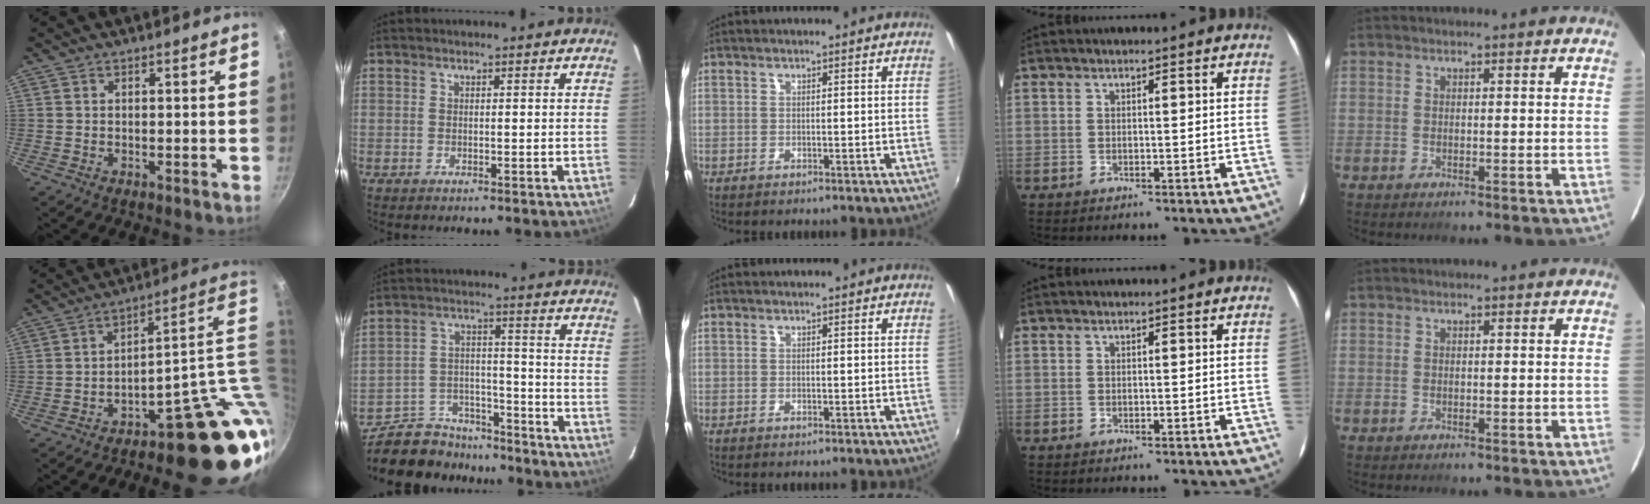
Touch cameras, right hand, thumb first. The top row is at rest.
{"thumb": {"total": 17.1, "force": [-3.1, 6.7, 15.5], "torque": [-0.124, 0.028, -0.038]}, "index": {"total": 16.2, "force": [-13.8, 7.5, 4.3], "torque": [-0.113, 0.031, -0.203]}}